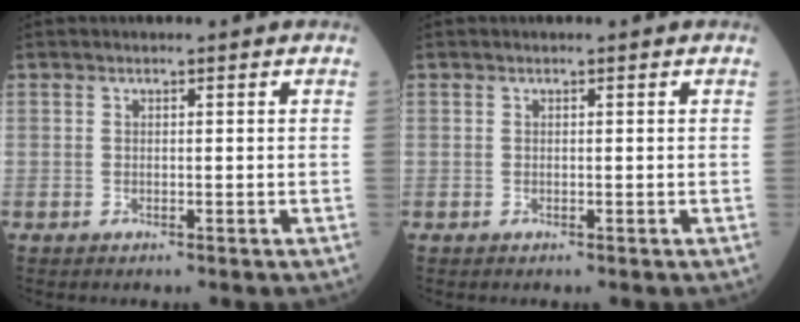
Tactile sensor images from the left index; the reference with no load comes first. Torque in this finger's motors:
{"motor_torque": [0.00, 0.00, 0.00, 0.00]}